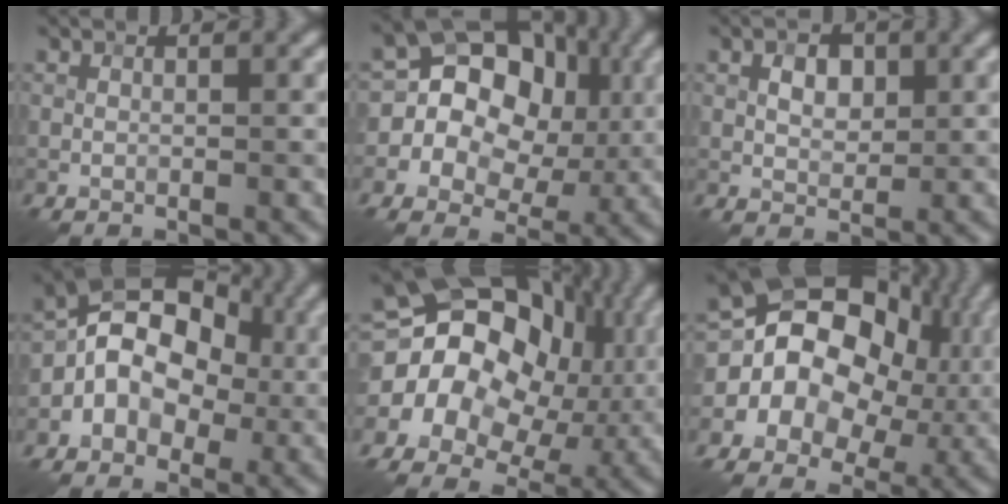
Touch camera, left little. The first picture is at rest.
{"total": 12.7, "force": [1.7, 10.7, 6.6], "torque": [-0.093, 0.045, -0.008]}
{"total": 2.4, "force": [0.6, 1.6, 1.7], "torque": [-0.028, 0.001, 0.009]}
{"total": 7.9, "force": [-0.5, 6.0, 5.1], "torque": [-0.034, 0.032, -0.040]}
{"total": 17.0, "force": [2.1, 13.5, 10.2], "torque": [-0.171, 0.019, 0.022]}
{"total": 15.4, "force": [1.9, 11.9, 9.7], "torque": [-0.154, 0.017, 0.021]}